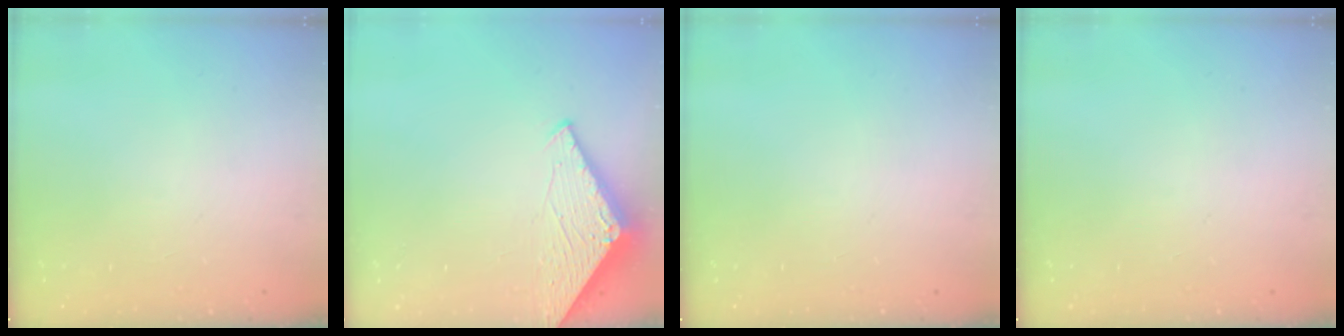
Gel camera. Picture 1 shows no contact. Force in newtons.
{"total": 2.8, "press": 2.8, "slide": 0.2}
{"total": 0.0}
{"total": 0.0}